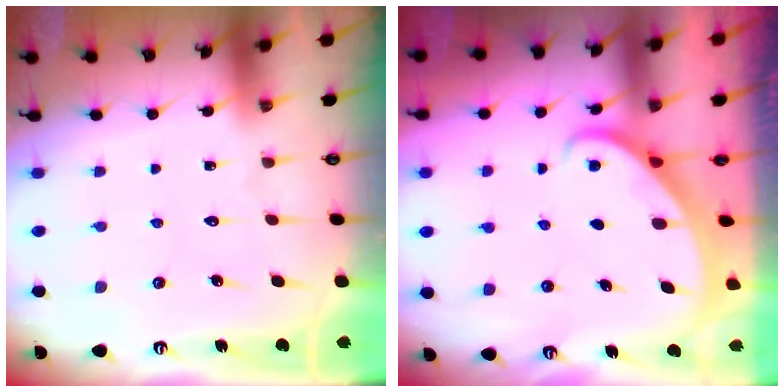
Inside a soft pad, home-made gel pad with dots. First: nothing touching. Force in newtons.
{"total": 1.9, "press": 1.9, "slide": 0.2}